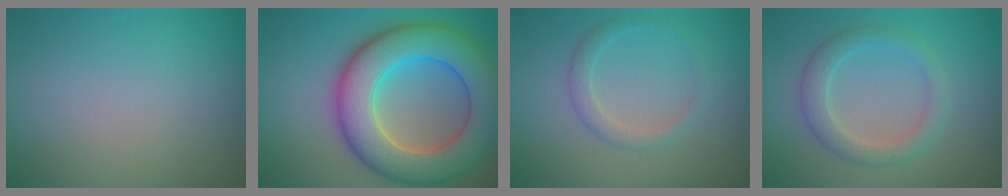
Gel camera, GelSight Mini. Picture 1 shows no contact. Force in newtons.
{"total": 11.2, "press": 11.2, "slide": 0.5}
{"total": 1.8, "press": 1.8, "slide": 0.2}
{"total": 3.0, "press": 3.0, "slide": 0.1}